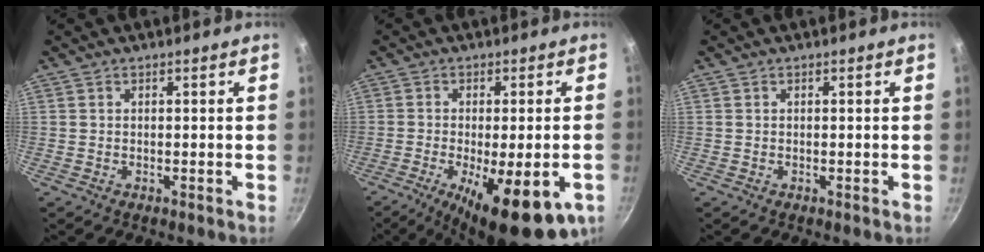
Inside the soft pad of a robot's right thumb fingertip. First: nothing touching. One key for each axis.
{"total": 18.3, "fx": -8.0, "fy": 6.2, "fz": 15.3, "tx": -0.189, "ty": -0.011, "tz": -0.102}
{"total": 0.0}